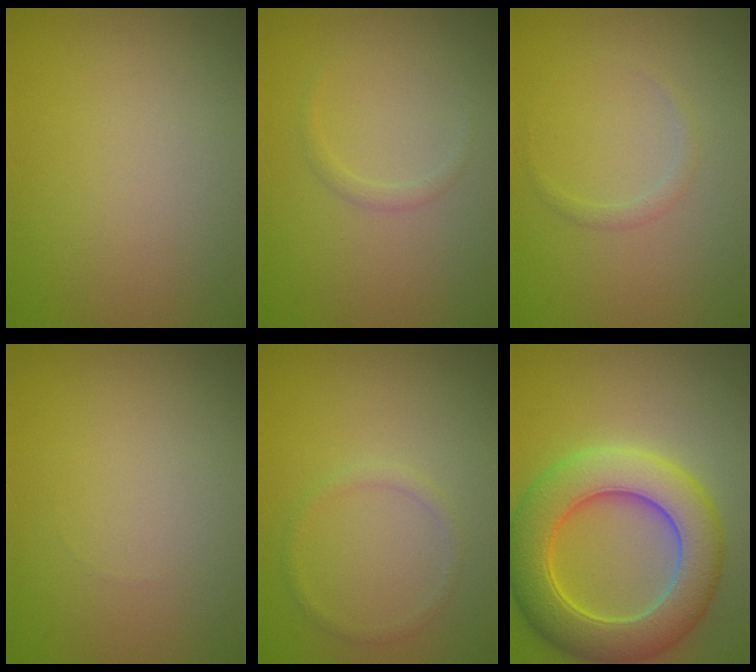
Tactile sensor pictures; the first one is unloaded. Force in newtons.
{"total": 0.8, "press": 0.8, "slide": 0.1}
{"total": 1.0, "press": 1.0, "slide": 0.1}
{"total": 0.0}
{"total": 1.0, "press": 0.9, "slide": 0.2}
{"total": 8.8, "press": 8.8, "slide": 0.4}